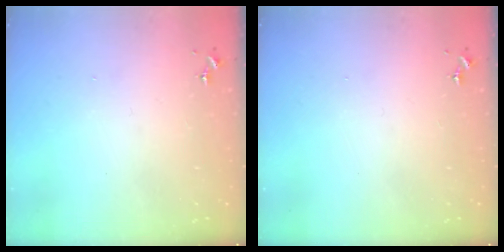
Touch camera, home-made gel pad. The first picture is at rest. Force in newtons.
{"total": 0.0}